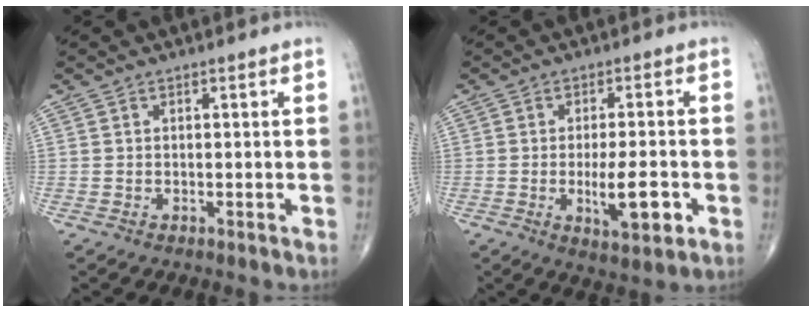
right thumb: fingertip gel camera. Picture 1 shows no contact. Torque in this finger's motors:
{"motor_torque": [1.44, 1.23, 0.43, 0.25, 0.29]}